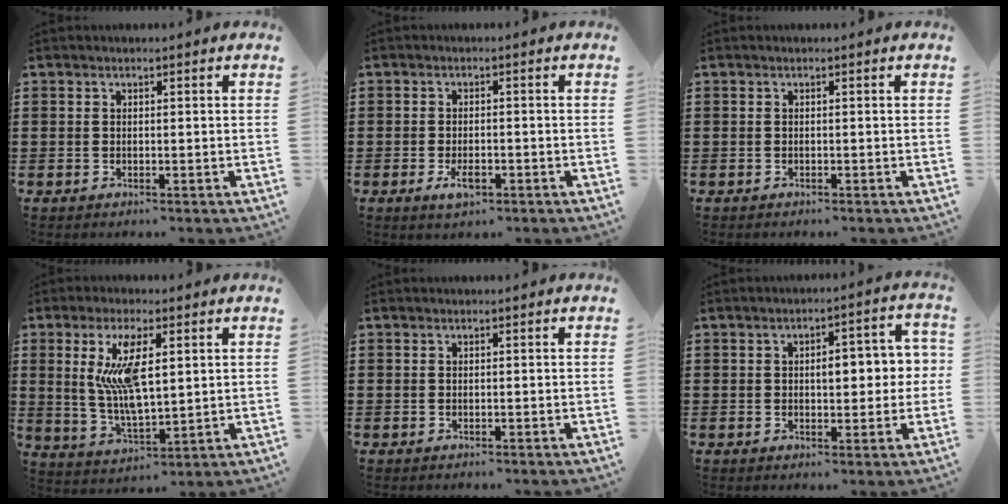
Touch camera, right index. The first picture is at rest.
{"total": 2.9, "force": [-1.2, 1.2, 2.3], "torque": [-0.048, -0.004, -0.024]}
{"total": 0.0}
{"total": 9.1, "force": [2.3, 3.1, 8.2], "torque": [-0.183, 0.000, 0.034]}
{"total": 0.0}
{"total": 6.0, "force": [0.3, 3.0, 5.1], "torque": [-0.068, -0.001, -0.006]}